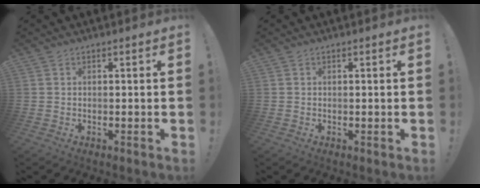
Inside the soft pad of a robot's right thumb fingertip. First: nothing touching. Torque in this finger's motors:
{"motor_torque": [0.04, -0.06, -0.05, -0.07, -0.05]}